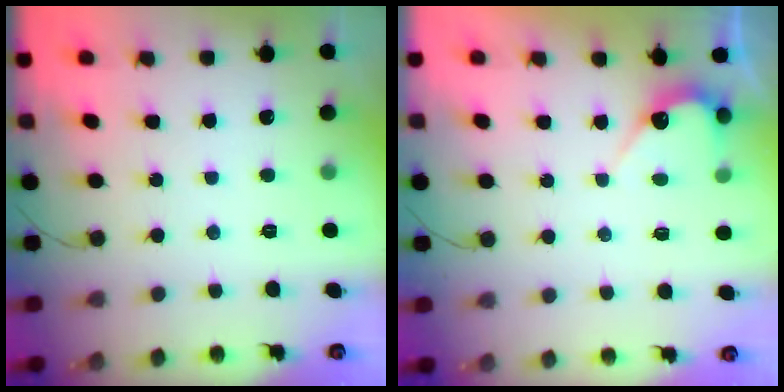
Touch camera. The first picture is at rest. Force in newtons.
{"total": 3.9, "press": 3.9, "slide": 0.2}